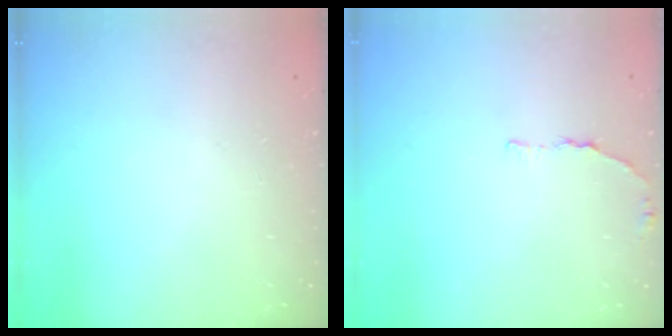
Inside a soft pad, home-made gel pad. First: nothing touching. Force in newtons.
{"total": 5.3, "press": 4.0, "slide": 3.4}